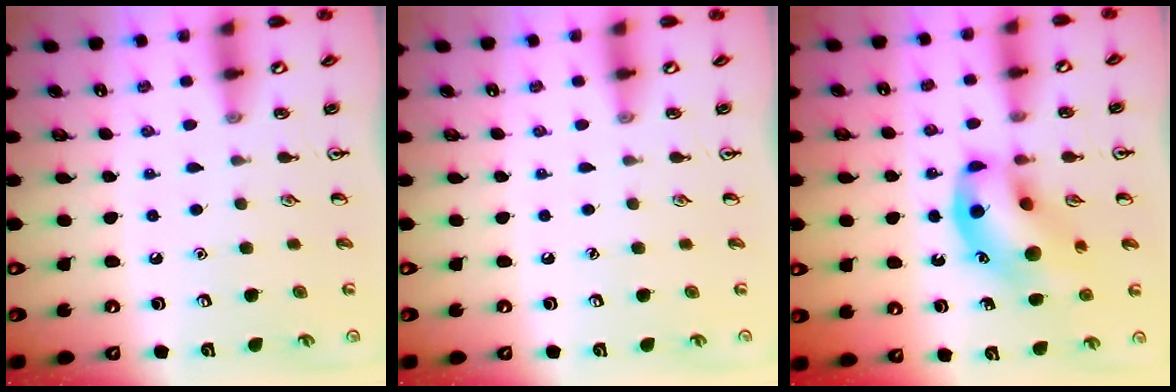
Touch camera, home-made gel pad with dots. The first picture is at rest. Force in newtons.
{"total": 0.0}
{"total": 14.1, "press": 13.7, "slide": 3.2}